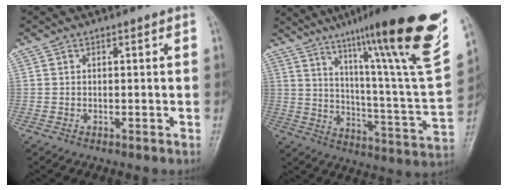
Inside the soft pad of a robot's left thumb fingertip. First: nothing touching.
{"total": 29.1, "force": [17.7, 2.8, 23.0], "torque": [-0.312, -0.068, 0.264]}